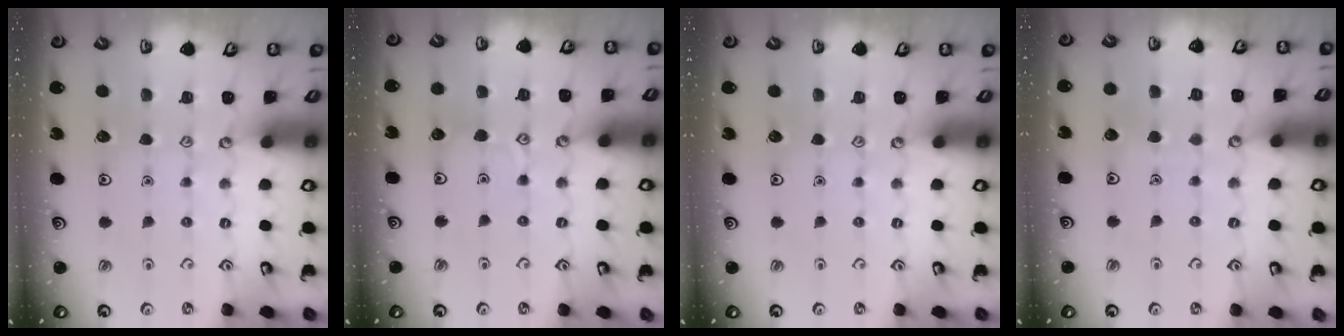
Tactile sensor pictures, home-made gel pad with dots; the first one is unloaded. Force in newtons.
{"total": 4.5, "press": 4.5, "slide": 0.5}
{"total": 0.0}
{"total": 2.8, "press": 2.8, "slide": 0.1}